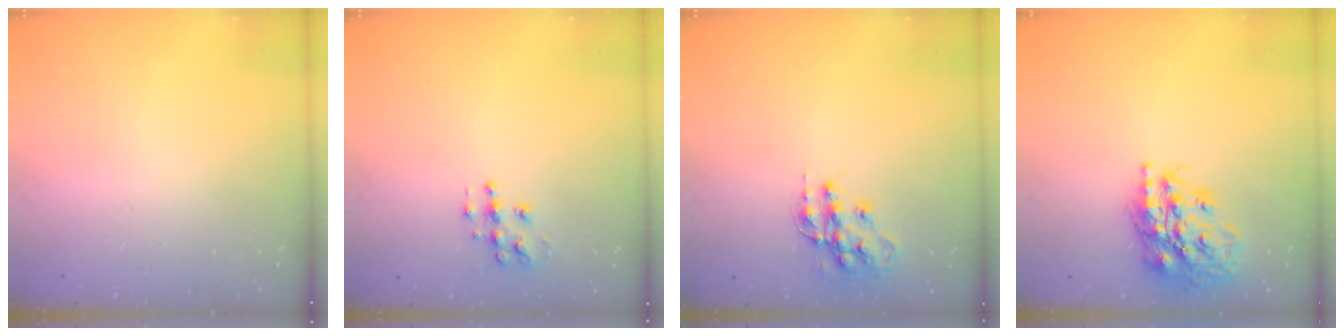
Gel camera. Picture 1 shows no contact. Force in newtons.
{"total": 8.5, "press": 8.5, "slide": 0.5}
{"total": 13.5, "press": 13.5, "slide": 0.8}
{"total": 19.9, "press": 19.8, "slide": 2.4}